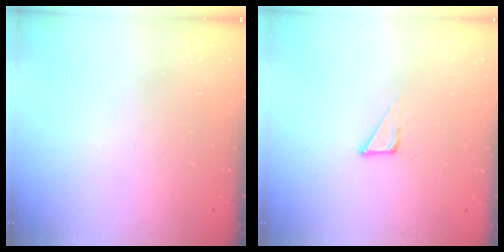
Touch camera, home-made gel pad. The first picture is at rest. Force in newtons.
{"total": 3.6, "press": 3.6, "slide": 0.3}